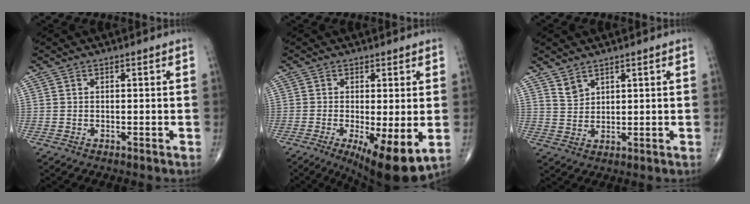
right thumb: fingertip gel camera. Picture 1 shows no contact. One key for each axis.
{"total": 11.1, "fx": -3.0, "fy": 3.2, "fz": 10.2, "tx": -0.158, "ty": -0.025, "tz": -0.040}
{"total": 2.8, "fx": 2.3, "fy": 1.3, "fz": 0.9, "tx": -0.008, "ty": -0.018, "tz": 0.050}